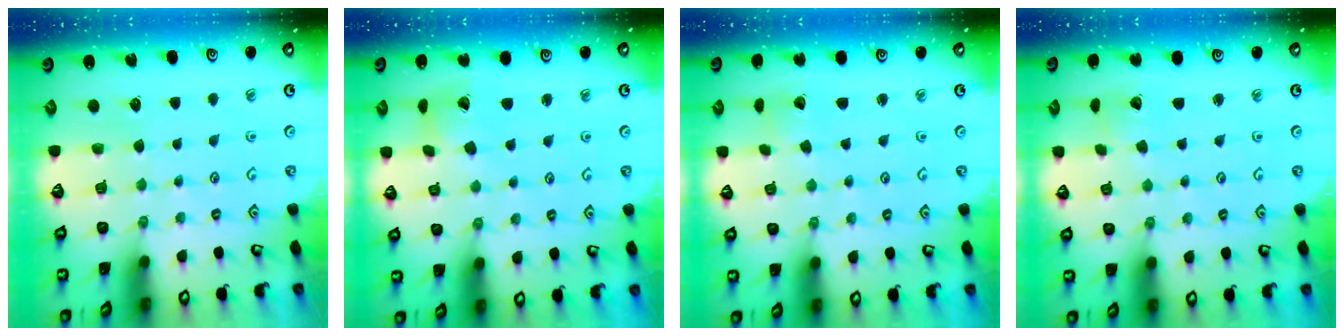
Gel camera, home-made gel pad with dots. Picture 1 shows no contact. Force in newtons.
{"total": 7.4, "press": 7.4, "slide": 0.8}
{"total": 2.4, "press": 2.4, "slide": 0.2}
{"total": 2.0, "press": 2.0, "slide": 0.2}